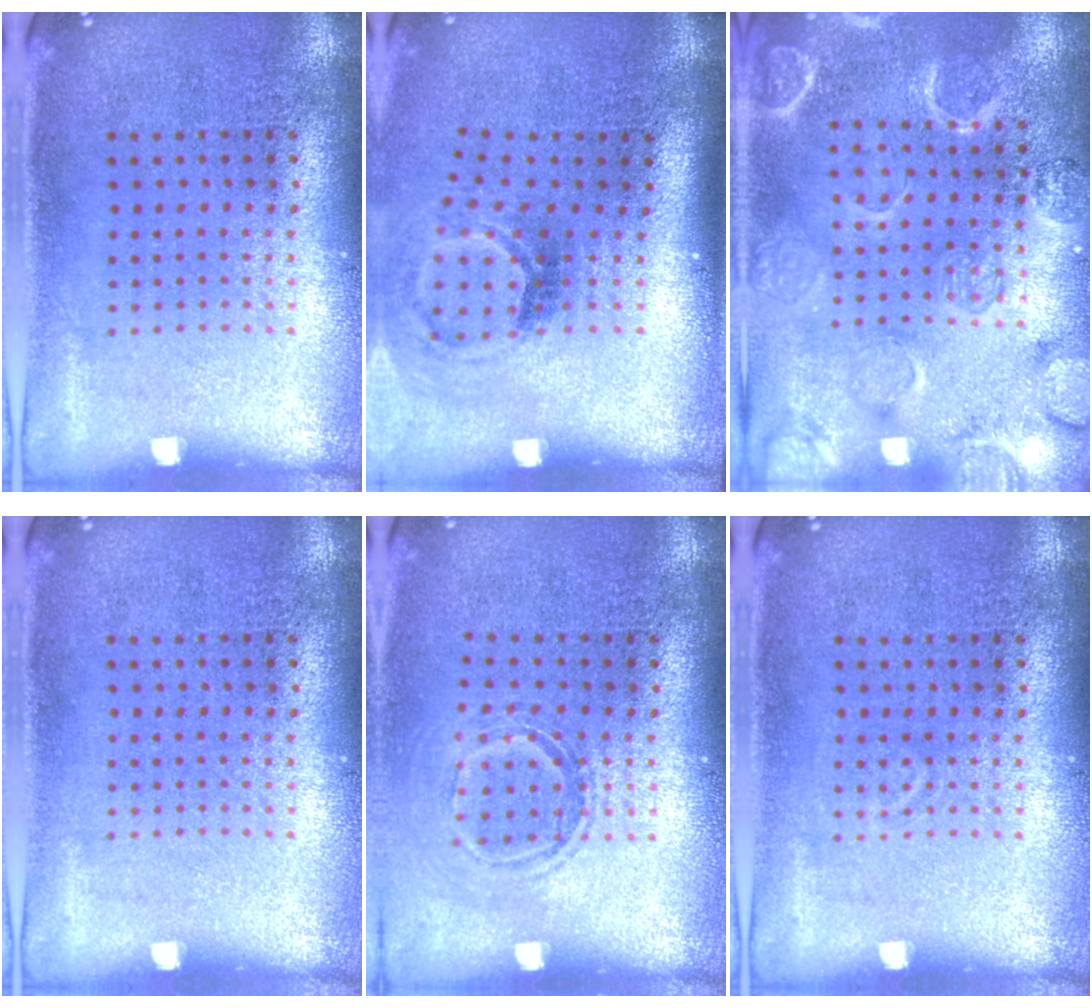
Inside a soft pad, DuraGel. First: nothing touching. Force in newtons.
{"total": 1.9, "press": 1.2, "slide": 1.5}
{"total": 2.5, "press": 2.5, "slide": 0.3}
{"total": 0.0}
{"total": 1.5, "press": 1.2, "slide": 0.9}
{"total": 0.6, "press": 0.5, "slide": 0.3}